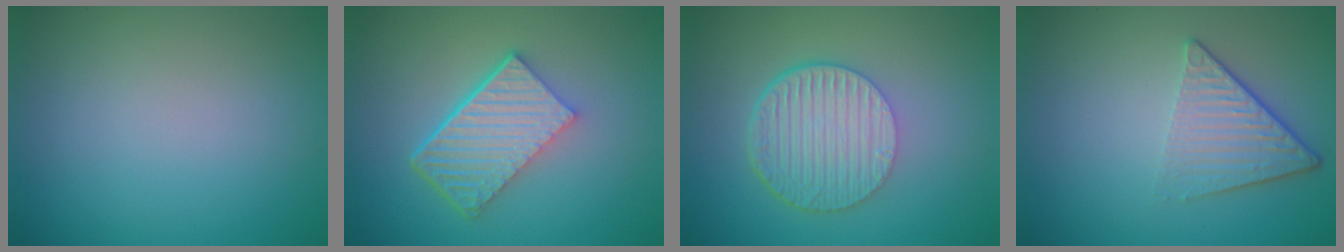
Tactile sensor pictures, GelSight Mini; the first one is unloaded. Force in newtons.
{"total": 6.1, "press": 4.1, "slide": 4.4}
{"total": 6.5, "press": 4.4, "slide": 4.7}
{"total": 4.5, "press": 3.1, "slide": 3.3}